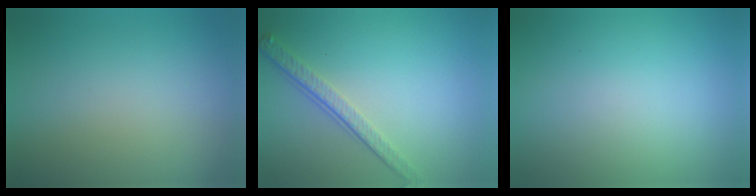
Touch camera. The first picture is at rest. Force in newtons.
{"total": 3.8, "press": 2.8, "slide": 2.6}
{"total": 0.0}